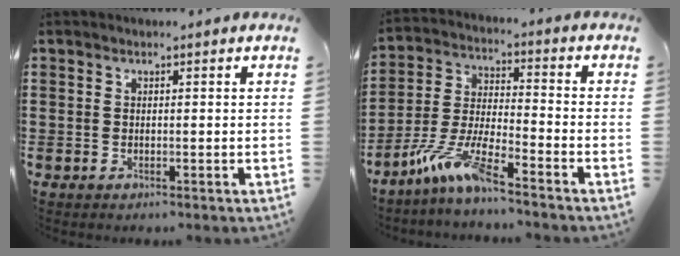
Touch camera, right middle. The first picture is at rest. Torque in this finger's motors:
{"motor_torque": [2.14, 0.00, 0.56, 0.21]}